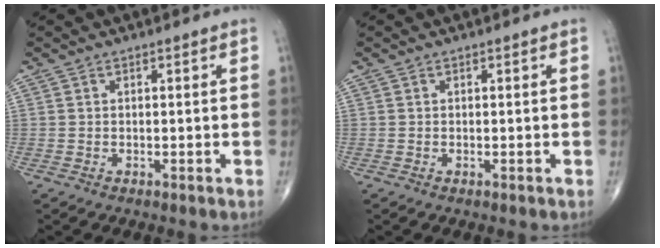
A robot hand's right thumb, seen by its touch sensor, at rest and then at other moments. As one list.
[{"total": 0.0}]